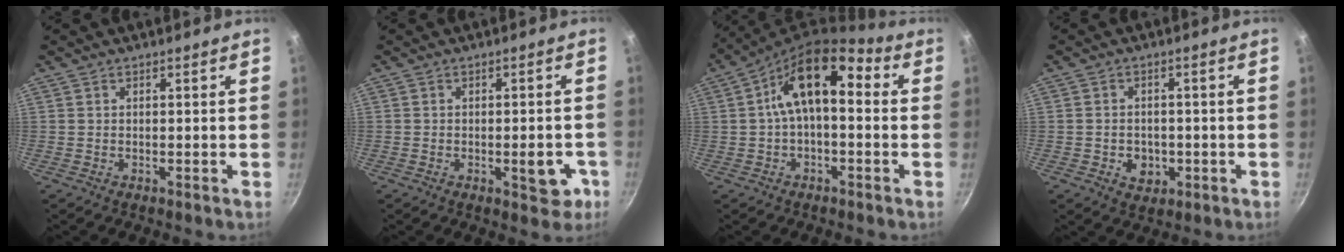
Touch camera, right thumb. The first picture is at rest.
{"total": 6.0, "force": [-1.9, 2.8, 5.0], "torque": [-0.040, 0.013, -0.020]}
{"total": 10.9, "force": [1.2, 5.8, 9.2], "torque": [-0.145, 0.042, 0.006]}
{"total": 4.8, "force": [-1.3, 3.9, 2.5], "torque": [-0.025, 0.011, -0.012]}